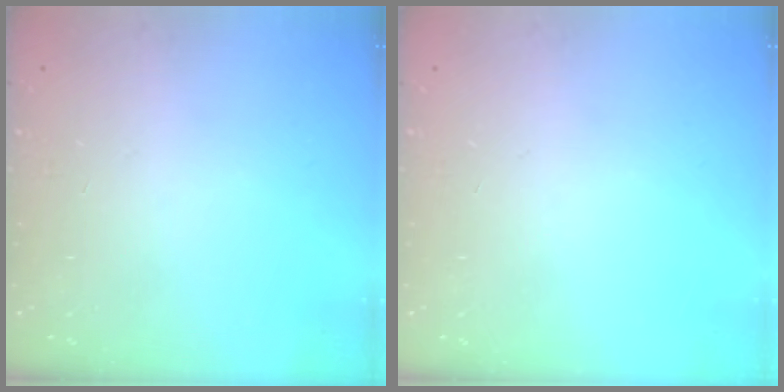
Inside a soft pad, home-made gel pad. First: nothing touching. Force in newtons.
{"total": 0.0}